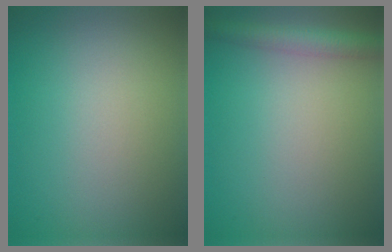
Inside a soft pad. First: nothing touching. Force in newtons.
{"total": 2.9, "press": 2.9, "slide": 0.1}